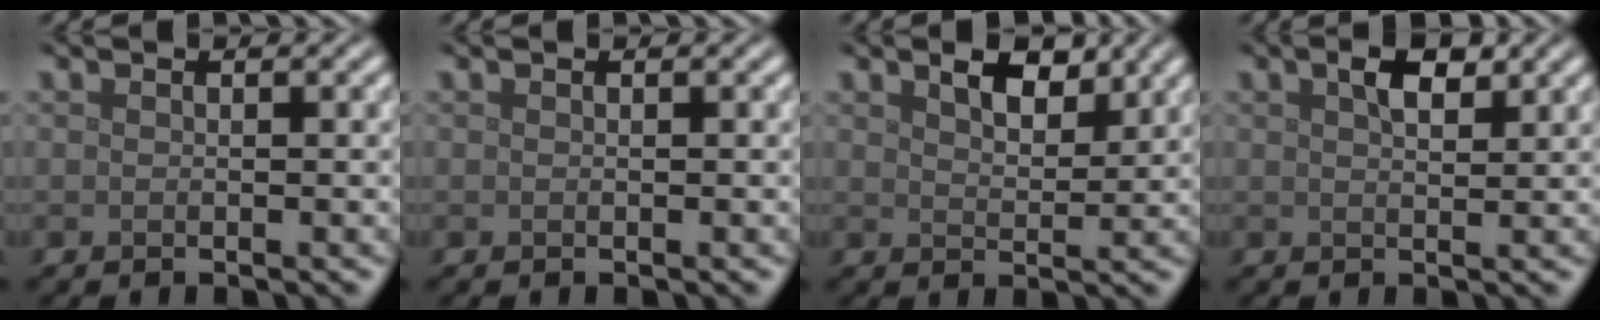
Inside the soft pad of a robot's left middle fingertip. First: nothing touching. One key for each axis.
{"total": 0.0}
{"total": 3.1, "fx": 2.1, "fy": 1.2, "fz": 1.9, "tx": -0.039, "ty": 0.002, "tz": 0.033}
{"total": 2.4, "fx": 1.4, "fy": 0.9, "fz": 1.8, "tx": -0.031, "ty": 0.005, "tz": 0.025}